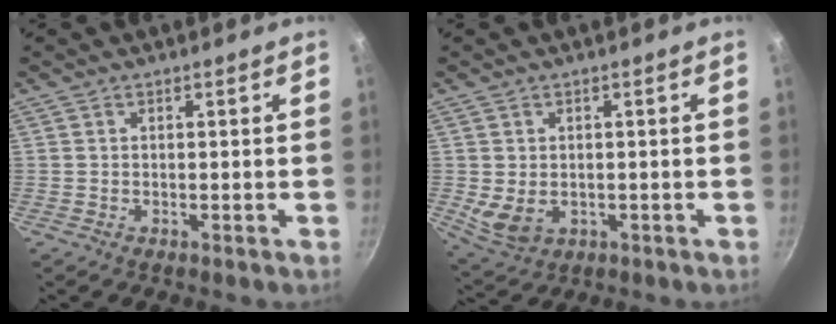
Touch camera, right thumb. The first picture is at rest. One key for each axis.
{"total": 5.7, "fx": -0.3, "fy": 4.2, "fz": 3.7, "tx": -0.064, "ty": -0.012, "tz": 0.009}